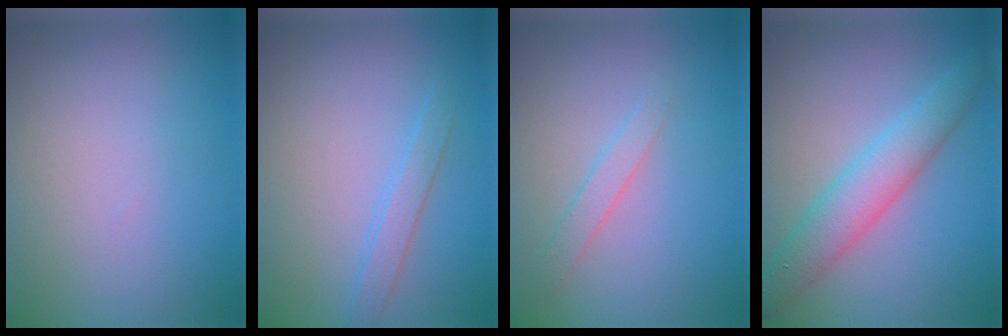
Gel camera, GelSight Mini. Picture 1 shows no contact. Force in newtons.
{"total": 1.7, "press": 1.7, "slide": 0.1}
{"total": 1.4, "press": 1.4, "slide": 0.0}
{"total": 4.7, "press": 4.7, "slide": 0.1}